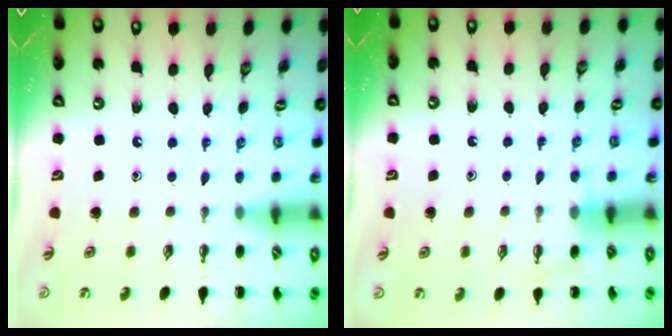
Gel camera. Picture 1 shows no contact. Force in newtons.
{"total": 3.0, "press": 2.9, "slide": 0.9}